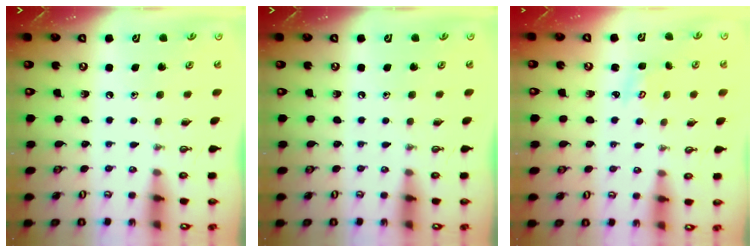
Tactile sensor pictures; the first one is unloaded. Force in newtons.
{"total": 0.0}
{"total": 1.9, "press": 1.9, "slide": 0.2}